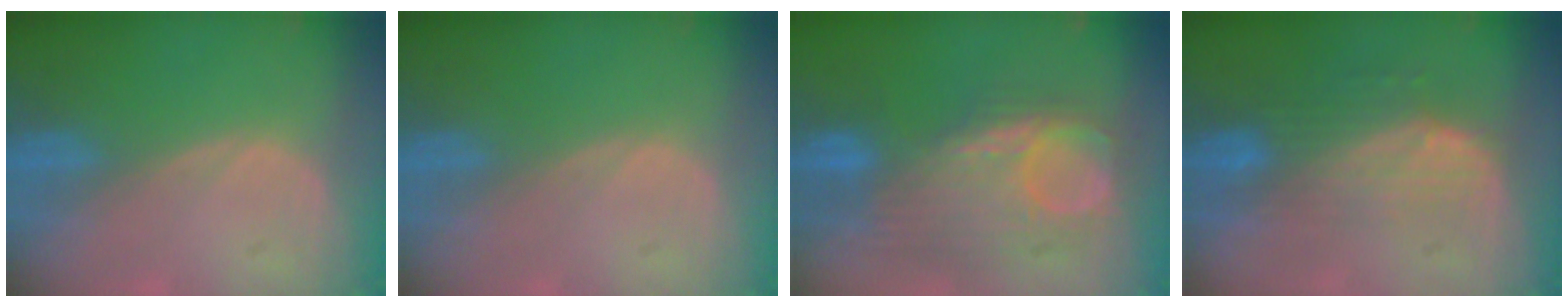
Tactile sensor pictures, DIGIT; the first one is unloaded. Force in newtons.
{"total": 0.0}
{"total": 10.6, "press": 10.1, "slide": 3.2}
{"total": 7.5, "press": 6.8, "slide": 3.2}